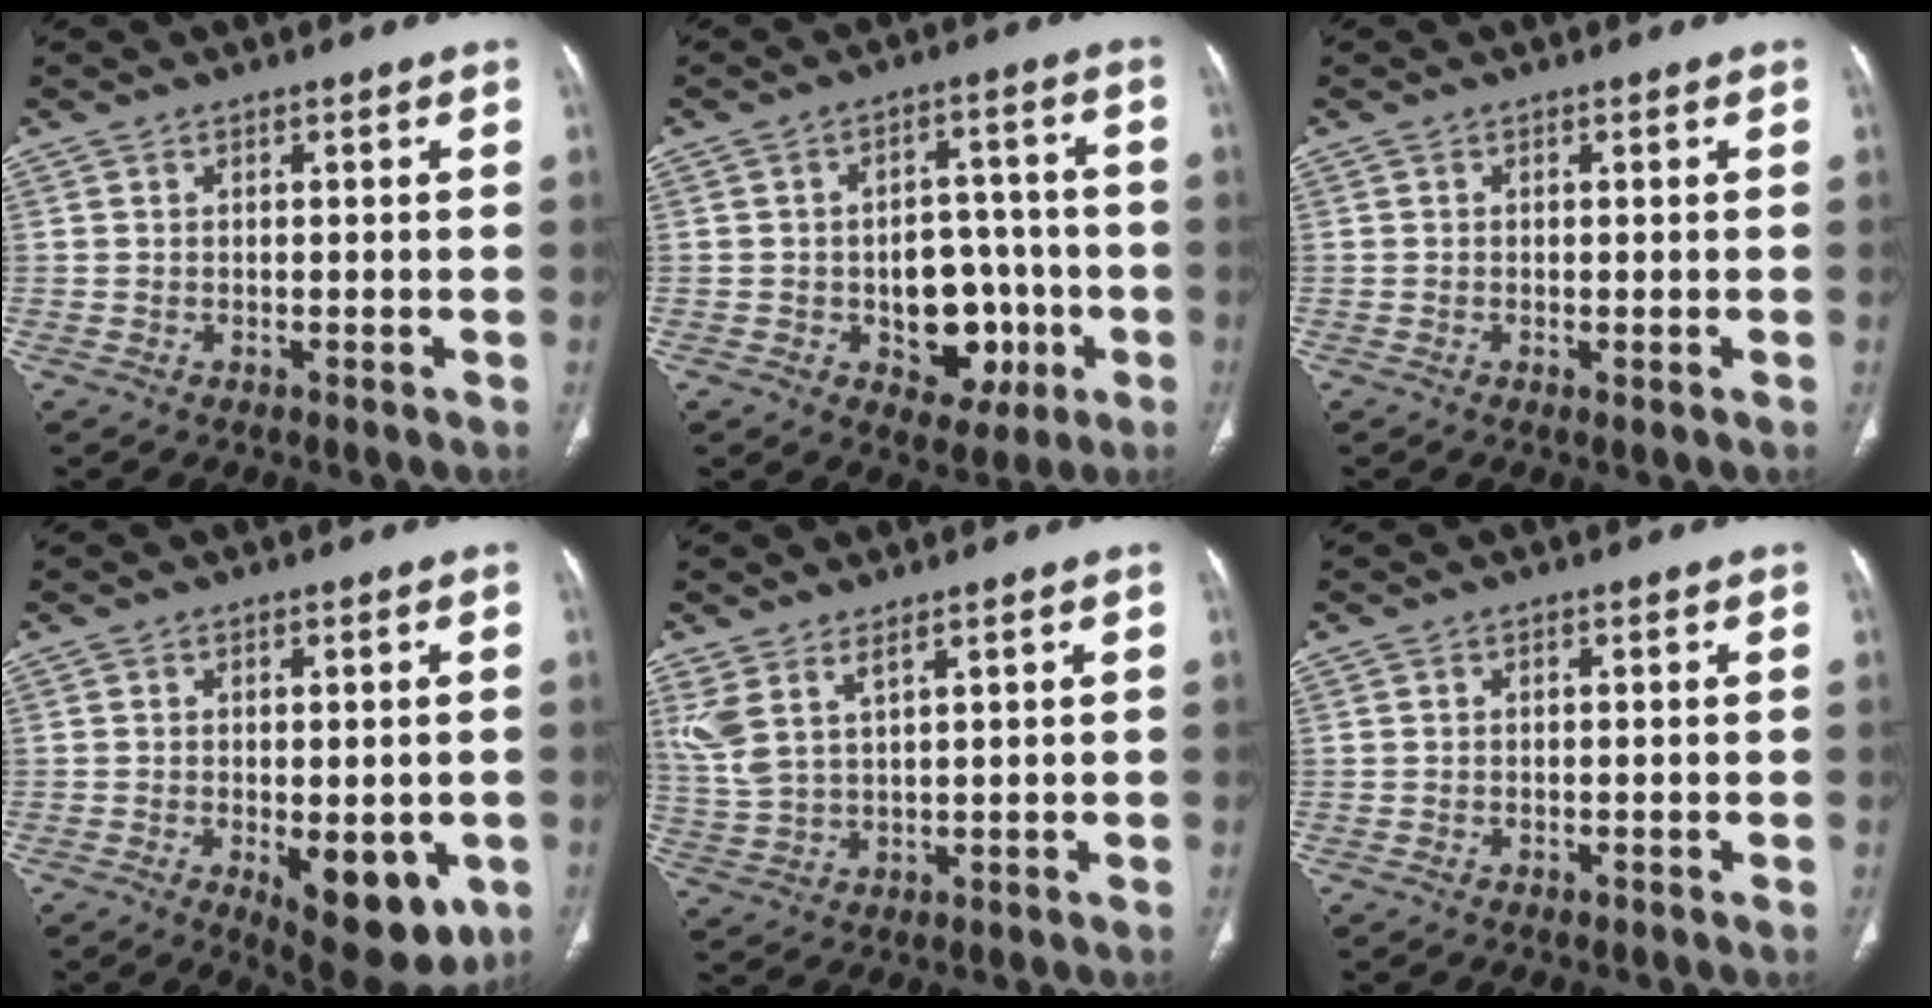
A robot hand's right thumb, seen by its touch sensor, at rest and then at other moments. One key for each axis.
{"total": 11.8, "fx": -3.1, "fy": 8.2, "fz": 8.0, "tx": -0.061, "ty": 0.031, "tz": -0.032}
{"total": 0.6, "fx": -0.2, "fy": 0.2, "fz": 0.6, "tx": -0.014, "ty": -0.004, "tz": -0.003}
{"total": 11.7, "fx": -3.7, "fy": 5.4, "fz": 9.8, "tx": -0.105, "ty": -0.009, "tz": -0.035}
{"total": 6.5, "fx": 3.7, "fy": 2.3, "fz": 4.8, "tx": -0.116, "ty": -0.015, "tz": 0.089}
{"total": 0.5, "fx": -0.3, "fy": 0.3, "fz": 0.2, "tx": -0.004, "ty": 0.000, "tz": -0.006}